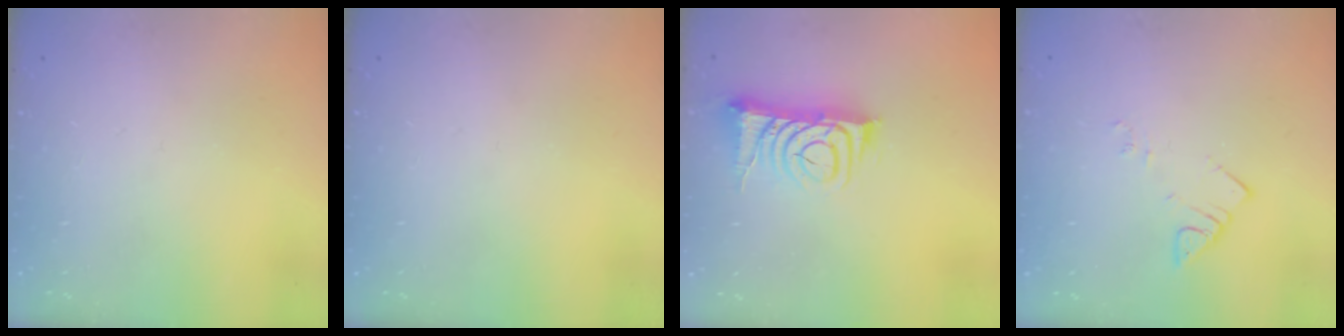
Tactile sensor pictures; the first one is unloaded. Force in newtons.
{"total": 0.0}
{"total": 10.2, "press": 10.2, "slide": 1.1}
{"total": 3.7, "press": 3.7, "slide": 0.4}